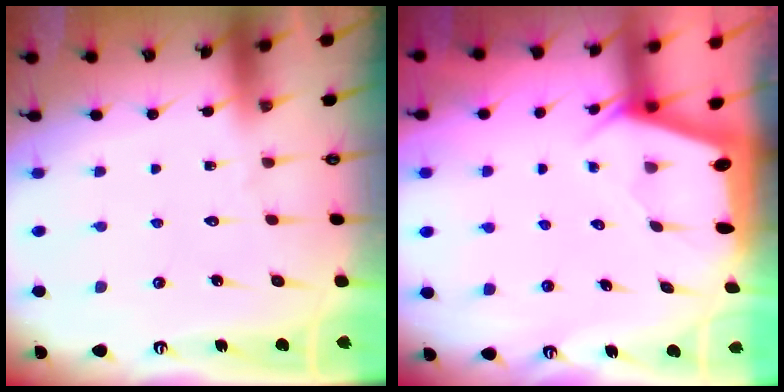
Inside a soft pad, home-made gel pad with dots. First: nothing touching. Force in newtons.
{"total": 1.9, "press": 1.8, "slide": 0.3}